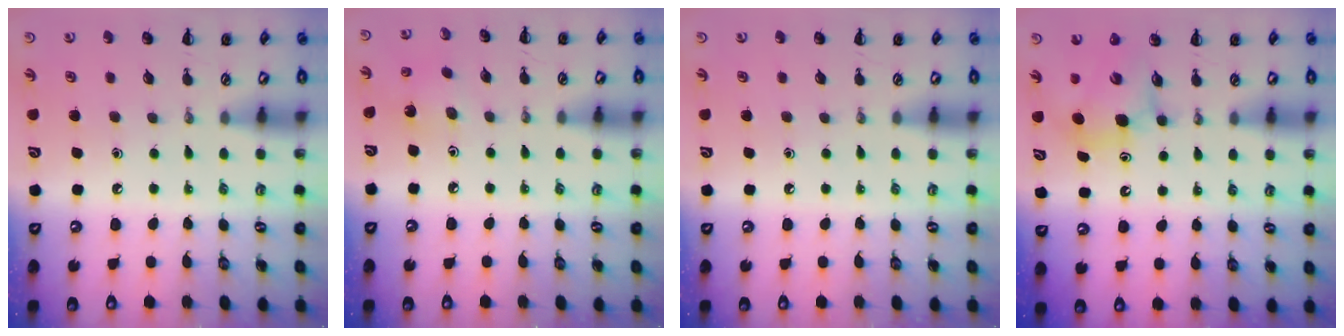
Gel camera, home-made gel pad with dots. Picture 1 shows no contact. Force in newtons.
{"total": 2.1, "press": 1.9, "slide": 0.9}
{"total": 0.0}
{"total": 8.5, "press": 8.4, "slide": 1.8}